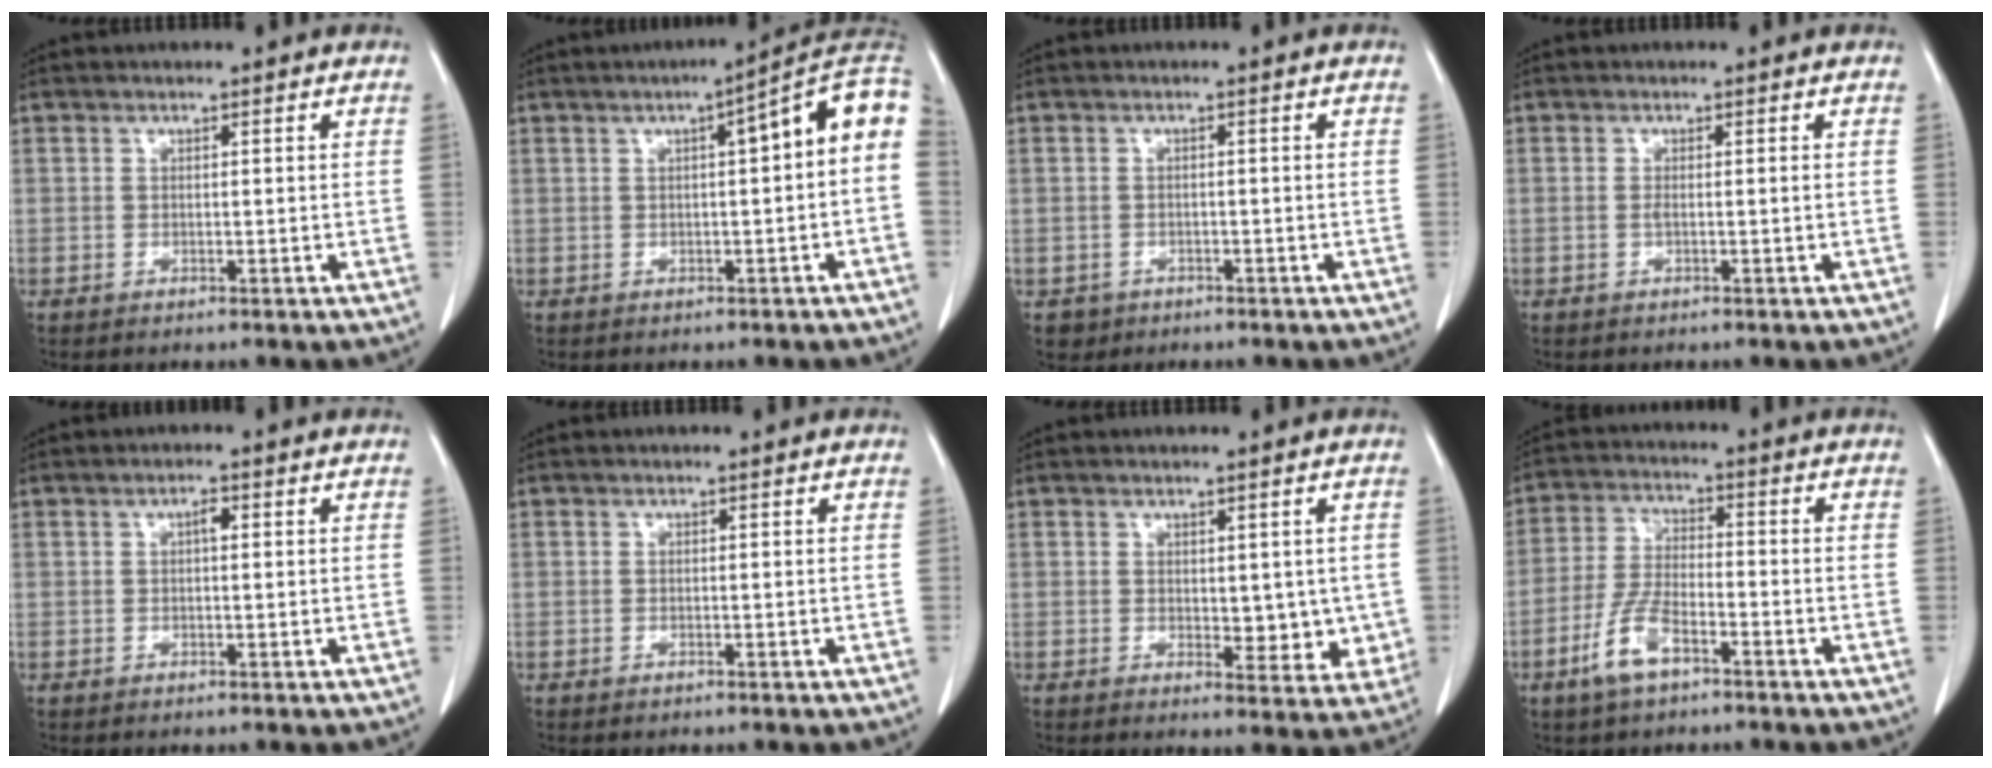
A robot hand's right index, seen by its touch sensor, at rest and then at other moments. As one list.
[{"total": 9.6, "force": [1.9, 0.9, 9.4], "torque": [-0.120, 0.035, 0.015]}, {"total": 2.0, "force": [-0.9, 1.8, 0.0], "torque": [0.000, 0.006, -0.013]}, {"total": 0.8, "force": [-0.1, 0.0, 0.8], "torque": [-0.017, -0.001, 0.000]}, {"total": 1.3, "force": [0.3, 0.5, 1.2], "torque": [-0.018, 0.004, 0.002]}, {"total": 0.0}, {"total": 5.3, "force": [0.2, 3.0, 4.3], "torque": [-0.034, -0.010, 0.010]}, {"total": 7.2, "force": [-4.2, 2.5, 5.4], "torque": [-0.119, -0.001, -0.083]}]